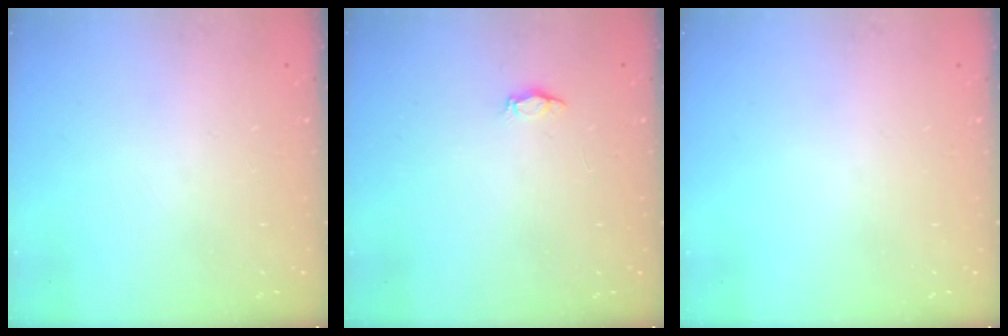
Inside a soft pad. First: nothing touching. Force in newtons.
{"total": 2.2, "press": 2.2, "slide": 0.3}
{"total": 0.0}